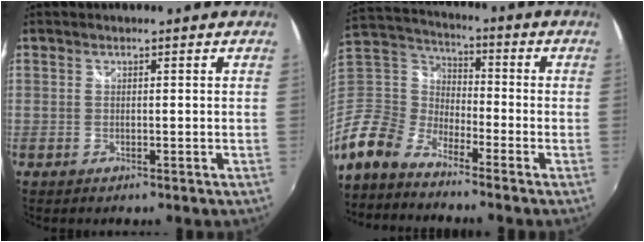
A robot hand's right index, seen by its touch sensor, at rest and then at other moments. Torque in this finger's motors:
{"motor_torque": [-0.85, -0.49, -1.06, -0.21]}